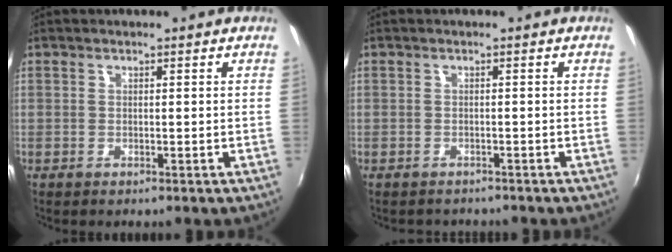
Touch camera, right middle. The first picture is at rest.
{"total": 2.1, "force": [-1.9, 0.8, 0.2], "torque": [-0.009, -0.009, -0.027]}